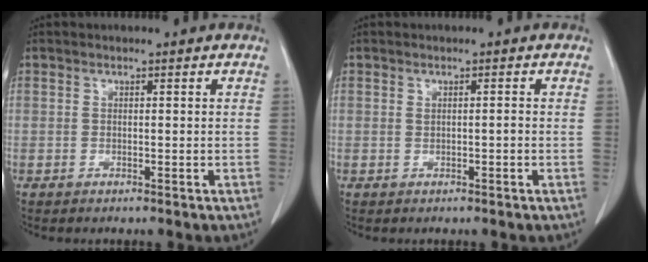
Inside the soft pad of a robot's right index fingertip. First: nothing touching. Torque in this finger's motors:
{"motor_torque": [0.01, 0.01, 0.03, 0.01]}